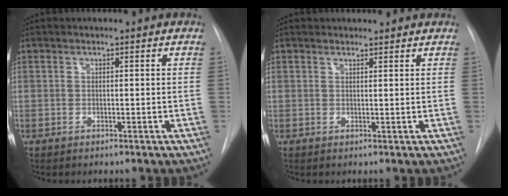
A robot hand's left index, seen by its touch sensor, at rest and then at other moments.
{"total": 2.0, "force": [1.9, 0.5, 0.2], "torque": [-0.008, 0.011, 0.026]}